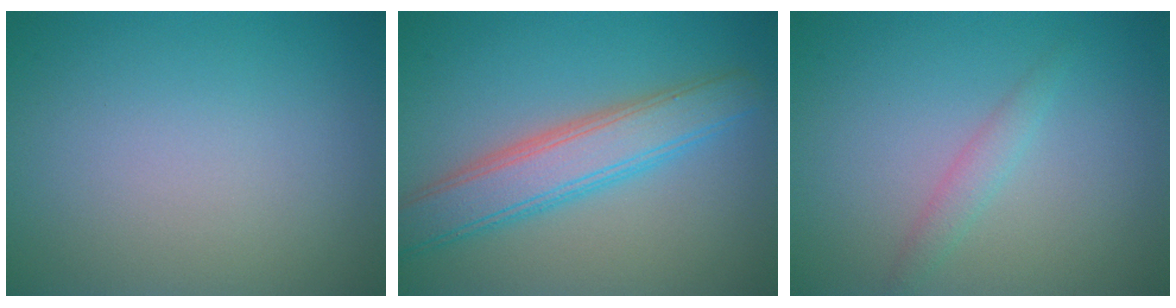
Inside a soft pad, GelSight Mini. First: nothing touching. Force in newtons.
{"total": 5.4, "press": 5.4, "slide": 0.1}
{"total": 1.4, "press": 1.4, "slide": 0.0}